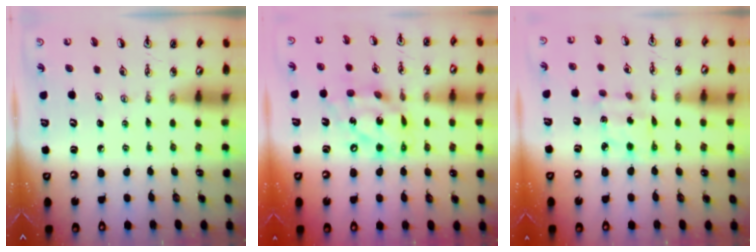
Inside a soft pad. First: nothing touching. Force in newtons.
{"total": 16.2, "press": 16.1, "slide": 1.7}
{"total": 3.8, "press": 3.8, "slide": 0.2}